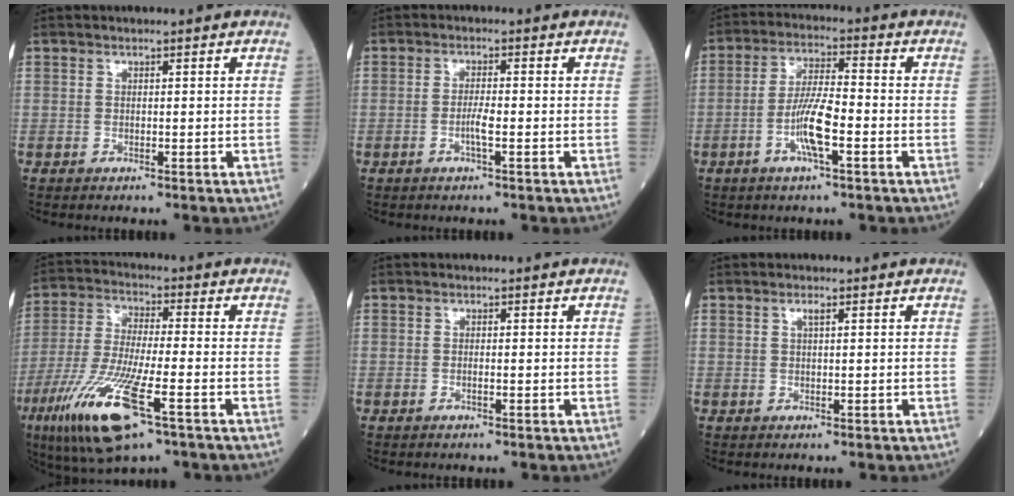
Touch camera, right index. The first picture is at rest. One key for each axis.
{"total": 2.4, "fx": -0.9, "fy": 0.1, "fz": 2.3, "tx": -0.046, "ty": -0.001, "tz": -0.019}
{"total": 7.7, "fx": -2.6, "fy": 1.0, "fz": 7.1, "tx": -0.140, "ty": 0.001, "tz": -0.053}
{"total": 15.4, "fx": -7.3, "fy": 2.3, "fz": 13.4, "tx": -0.287, "ty": -0.038, "tz": -0.130}
{"total": 0.5, "fx": -0.2, "fy": 0.0, "fz": 0.5, "tx": -0.011, "ty": -0.001, "tz": -0.003}
{"total": 0.9, "fx": 0.4, "fy": 0.0, "fz": 0.8, "tx": -0.018, "ty": 0.000, "tz": 0.008}